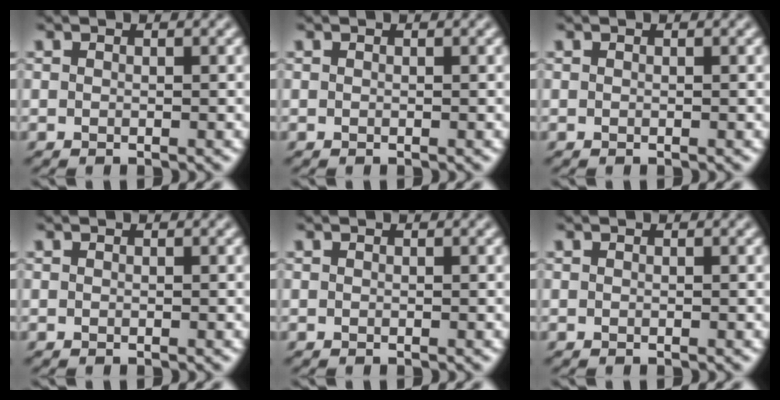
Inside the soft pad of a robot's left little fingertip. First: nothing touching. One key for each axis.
{"total": 0.0}
{"total": 0.0}
{"total": 0.0}
{"total": 0.0}
{"total": 0.0}